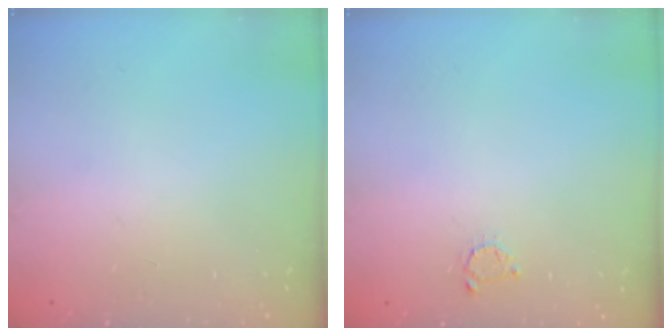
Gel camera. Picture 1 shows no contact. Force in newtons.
{"total": 2.6, "press": 2.5, "slide": 0.4}